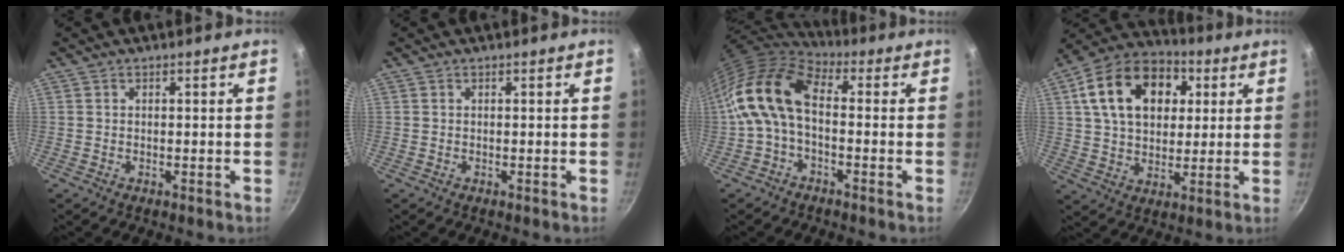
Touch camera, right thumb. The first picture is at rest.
{"total": 0.0}
{"total": 12.9, "force": [-0.5, 7.6, 10.5], "torque": [-0.193, 0.033, -0.027]}
{"total": 19.1, "force": [5.5, 13.3, 12.6], "torque": [-0.188, 0.015, 0.080]}